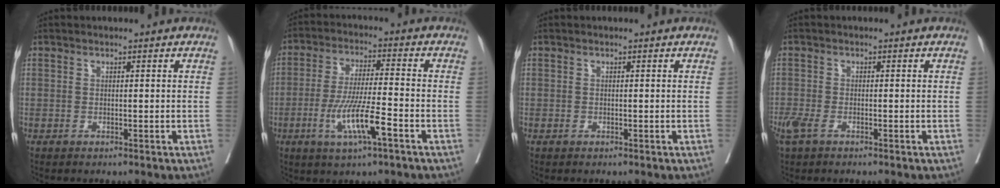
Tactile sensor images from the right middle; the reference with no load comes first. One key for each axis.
{"total": 9.1, "fx": -3.8, "fy": 0.5, "fz": 8.3, "tx": -0.165, "ty": -0.012, "tz": -0.068}
{"total": 0.0}
{"total": 3.3, "fx": -1.9, "fy": 1.4, "fz": 2.3, "tx": -0.057, "ty": -0.008, "tz": -0.036}